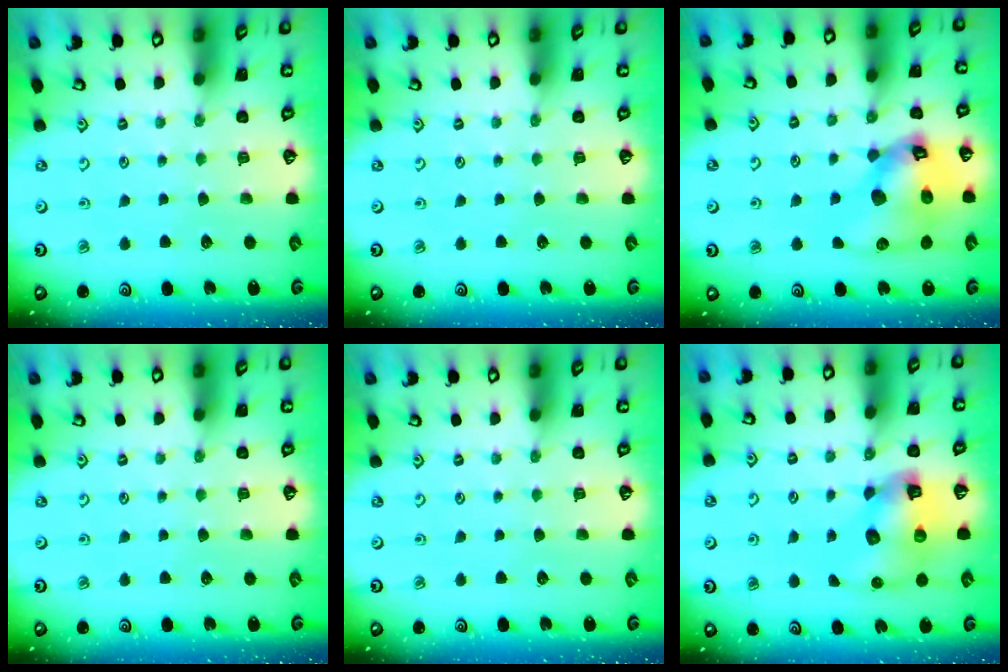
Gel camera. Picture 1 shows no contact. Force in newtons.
{"total": 0.0}
{"total": 18.1, "press": 17.9, "slide": 2.5}
{"total": 0.0}
{"total": 0.0}
{"total": 11.0, "press": 10.9, "slide": 1.8}